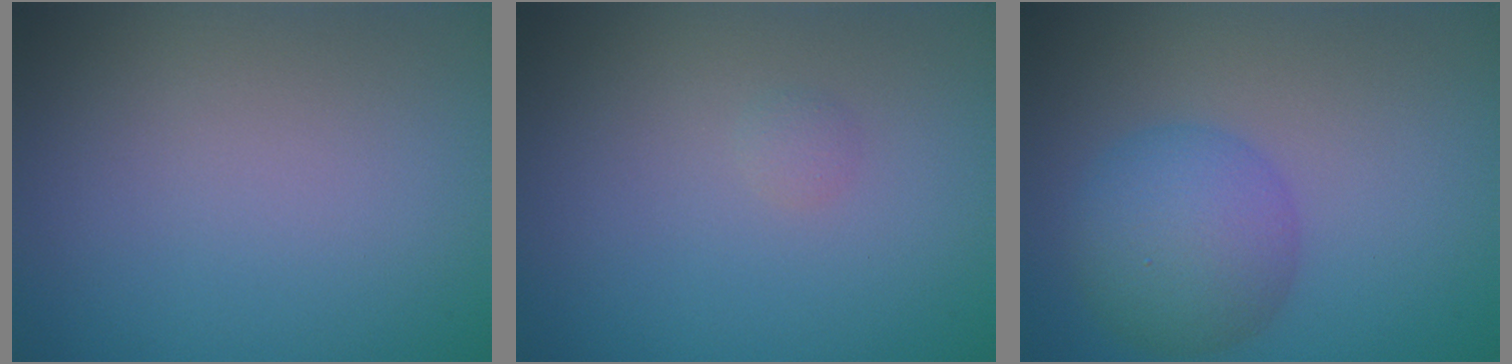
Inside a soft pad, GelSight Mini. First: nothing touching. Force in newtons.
{"total": 0.6, "press": 0.6, "slide": 0.0}
{"total": 4.9, "press": 4.9, "slide": 0.1}